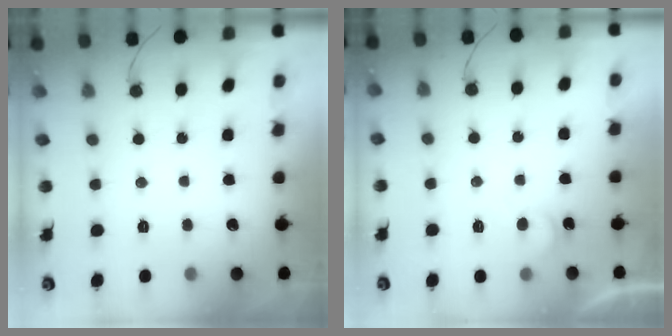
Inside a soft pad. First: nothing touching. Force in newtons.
{"total": 5.9, "press": 5.9, "slide": 0.6}